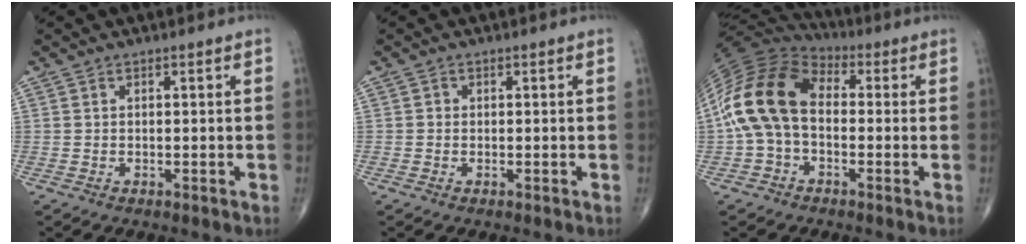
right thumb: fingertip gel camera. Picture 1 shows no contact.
{"total": 0.7, "force": [-0.1, 0.7, 0.2], "torque": [0.001, 0.003, -0.004]}
{"total": 16.4, "force": [-0.3, 10.7, 12.4], "torque": [-0.248, 0.038, -0.018]}